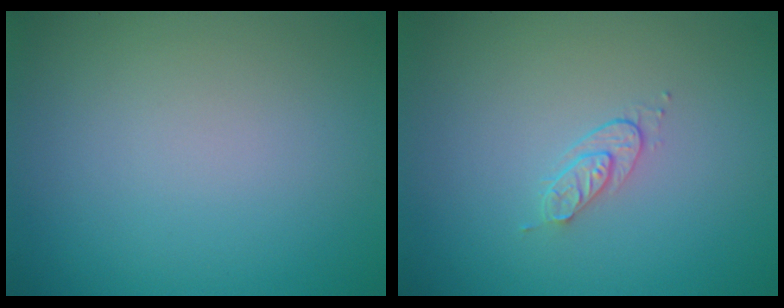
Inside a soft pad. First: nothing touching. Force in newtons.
{"total": 1.5, "press": 0.8, "slide": 1.3}